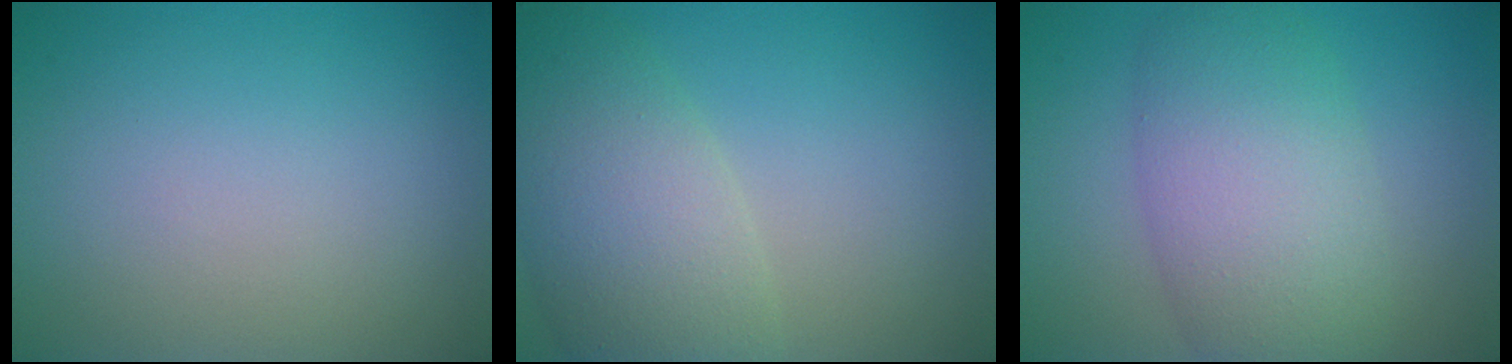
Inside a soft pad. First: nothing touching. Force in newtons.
{"total": 7.0, "press": 7.0, "slide": 0.6}
{"total": 7.6, "press": 7.6, "slide": 0.2}